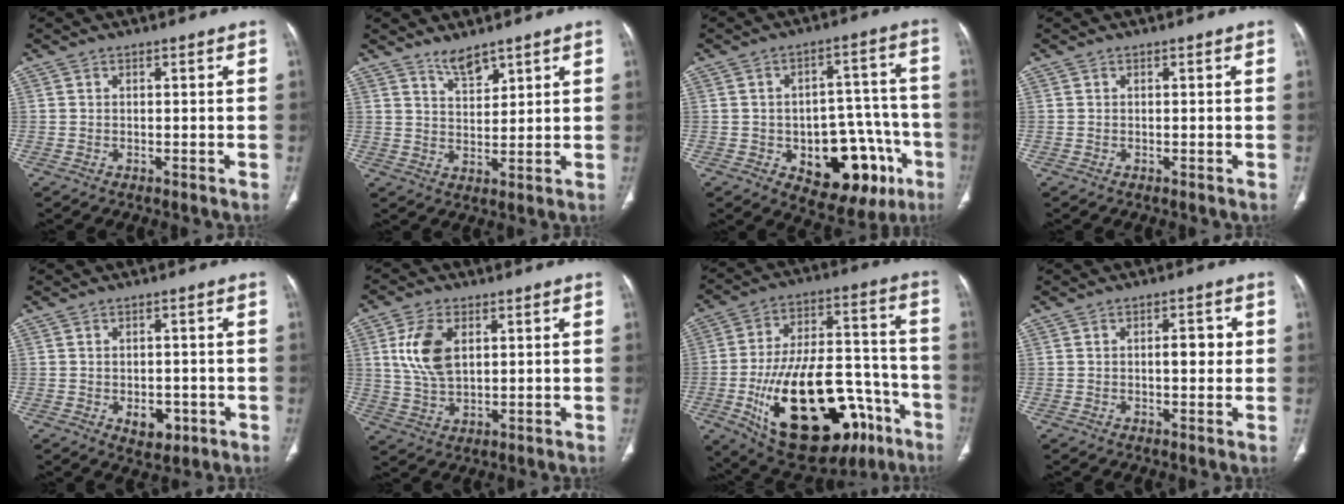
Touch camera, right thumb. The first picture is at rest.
{"total": 4.4, "force": [3.7, 1.4, 2.0], "torque": [-0.020, -0.030, 0.068]}
{"total": 18.2, "force": [-6.7, 10.5, 13.3], "torque": [-0.137, 0.047, -0.073]}
{"total": 0.0}
{"total": 4.8, "force": [-1.5, 3.3, 3.2], "torque": [-0.029, 0.004, -0.008]}
{"total": 9.5, "force": [2.7, 5.5, 7.2], "torque": [-0.143, -0.007, 0.057]}
{"total": 30.9, "force": [-12.4, 15.4, 23.8], "torque": [-0.374, 0.049, -0.173]}
{"total": 4.0, "force": [0.4, 1.9, 3.5], "torque": [-0.041, 0.001, 0.005]}